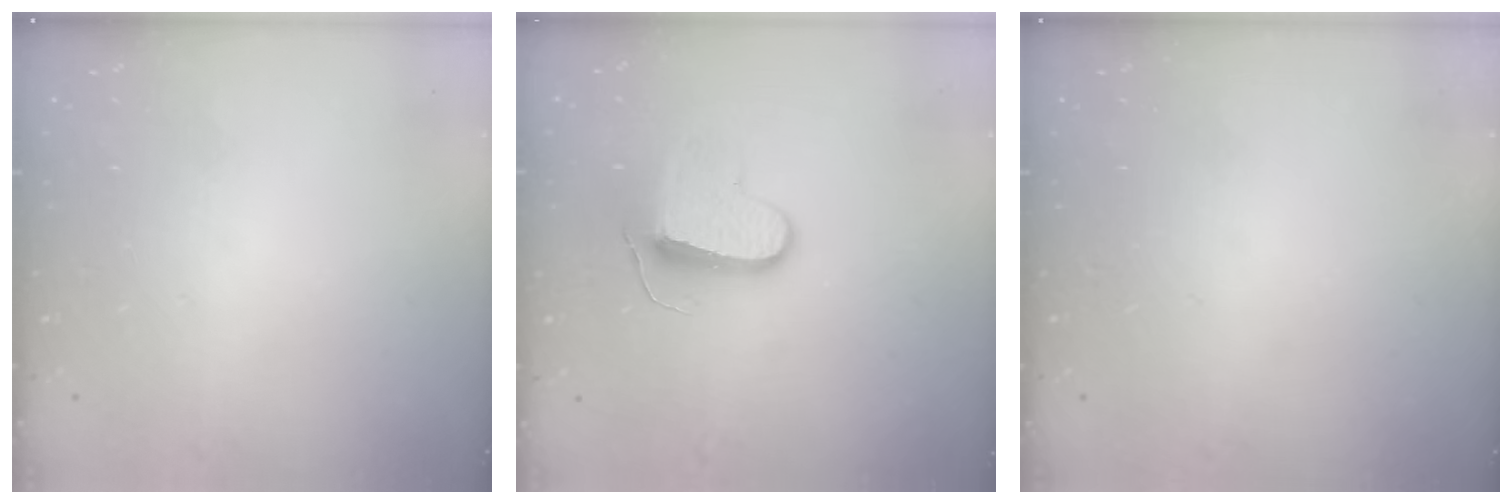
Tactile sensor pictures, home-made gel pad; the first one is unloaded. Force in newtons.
{"total": 9.3, "press": 9.3, "slide": 0.5}
{"total": 0.0}